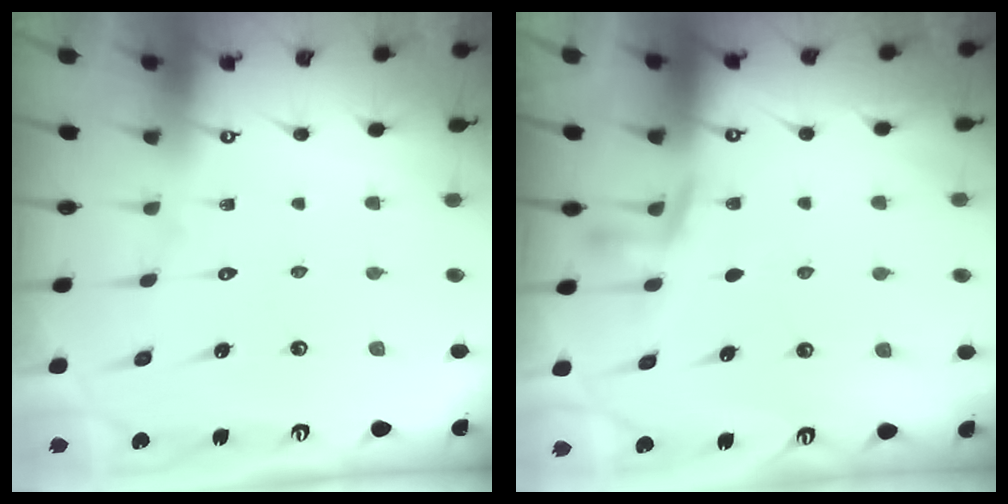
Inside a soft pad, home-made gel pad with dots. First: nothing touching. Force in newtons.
{"total": 4.3, "press": 4.2, "slide": 0.9}